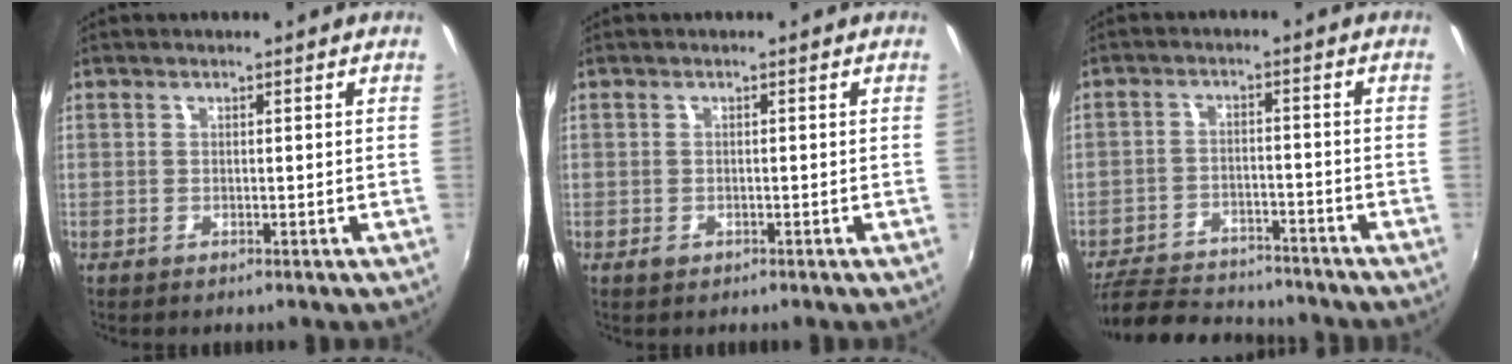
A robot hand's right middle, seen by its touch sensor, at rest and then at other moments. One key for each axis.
{"total": 0.9, "fx": -0.5, "fy": 0.7, "fz": 0.4, "tx": -0.006, "ty": -0.001, "tz": -0.006}
{"total": 13.1, "fx": -11.4, "fy": 4.9, "fz": 4.2, "tx": -0.112, "ty": 0.011, "tz": -0.168}